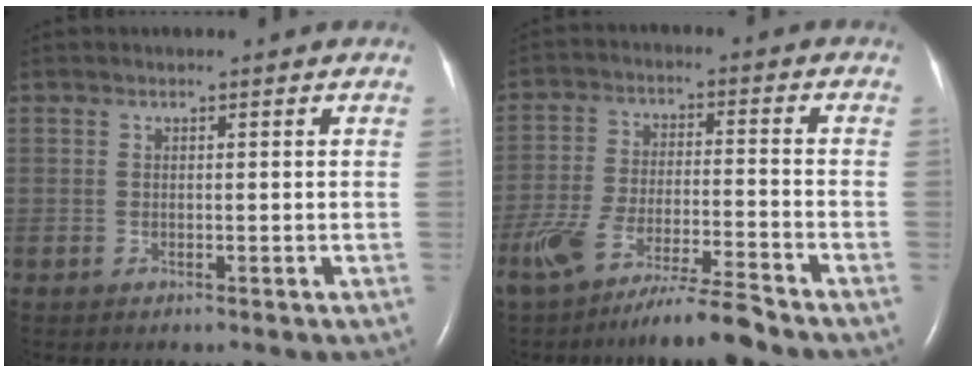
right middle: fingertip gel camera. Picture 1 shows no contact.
{"total": 11.3, "force": [-9.2, -0.1, 6.6], "torque": [-0.122, -0.024, -0.165]}